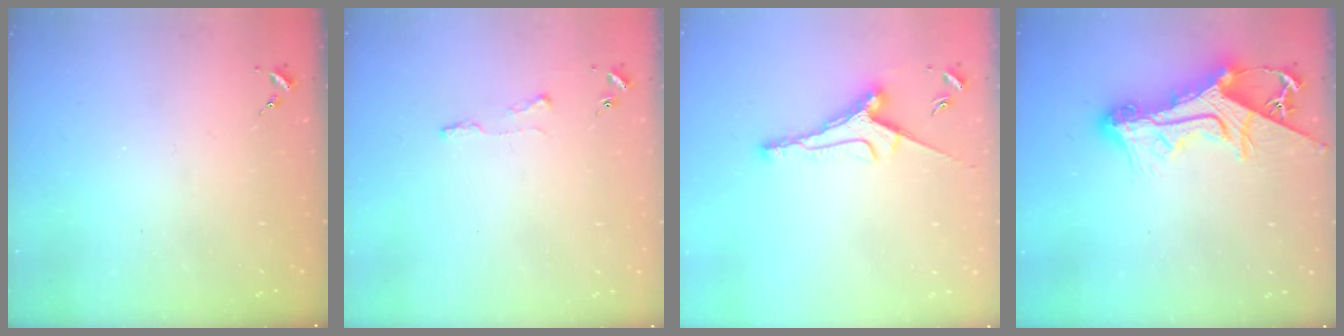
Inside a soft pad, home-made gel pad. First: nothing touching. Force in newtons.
{"total": 3.9, "press": 3.9, "slide": 0.3}
{"total": 8.6, "press": 8.6, "slide": 0.2}
{"total": 17.0, "press": 16.9, "slide": 1.8}